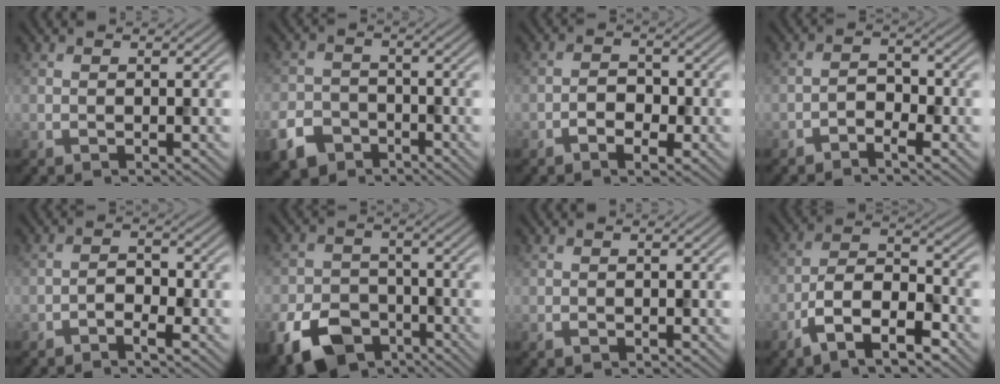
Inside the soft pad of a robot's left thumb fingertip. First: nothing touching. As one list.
[{"total": 6.1, "force": [-4.0, 4.1, 2.2], "torque": [-0.057, -0.008, -0.084]}, {"total": 3.2, "force": [-1.6, 1.9, 2.0], "torque": [-0.032, 0.005, -0.032]}, {"total": 2.4, "force": [-1.7, 1.1, 1.3], "torque": [-0.020, 0.008, -0.039]}, {"total": 2.3, "force": [-1.5, 1.0, 1.5], "torque": [-0.023, 0.007, -0.033]}, {"total": 9.8, "force": [-5.7, 6.3, 4.9], "torque": [-0.117, -0.021, -0.111]}, {"total": 0.6, "force": [-0.3, 0.4, 0.3], "torque": [-0.009, -0.001, -0.006]}, {"total": 8.5, "force": [-5.3, 3.1, 5.9], "torque": [-0.104, 0.008, -0.113]}]